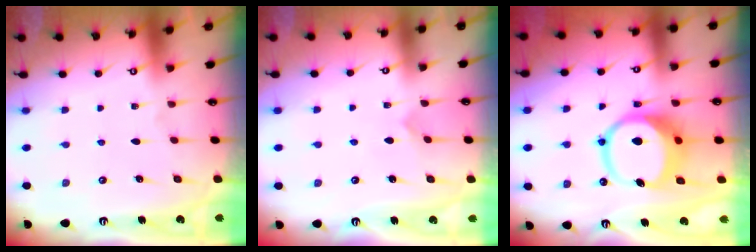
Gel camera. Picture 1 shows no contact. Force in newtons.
{"total": 2.7, "press": 2.7, "slide": 0.3}
{"total": 11.5, "press": 11.3, "slide": 2.1}